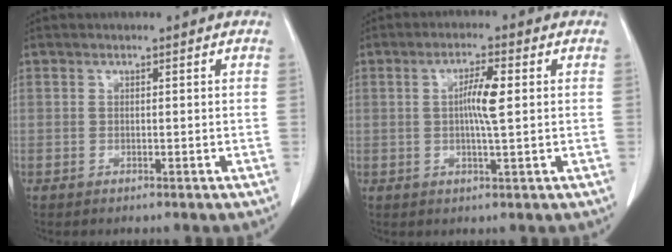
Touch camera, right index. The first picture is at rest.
{"total": 4.8, "force": [0.5, 0.2, 4.8], "torque": [-0.089, 0.000, 0.008]}